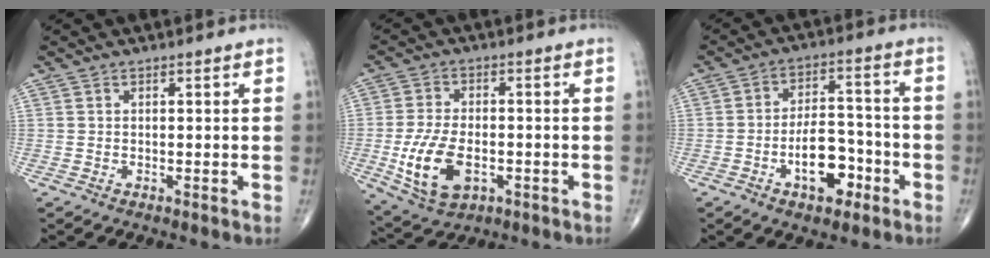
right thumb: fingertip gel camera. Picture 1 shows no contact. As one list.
[{"total": 11.5, "force": [-2.9, 6.6, 8.9], "torque": [-0.173, 0.002, -0.042]}, {"total": 10.4, "force": [-4.3, 5.5, 7.7], "torque": [-0.102, 0.037, -0.069]}]